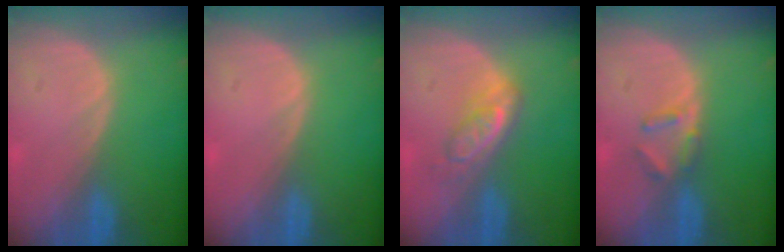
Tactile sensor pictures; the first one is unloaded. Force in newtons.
{"total": 0.0}
{"total": 5.0, "press": 4.6, "slide": 2.0}
{"total": 2.8, "press": 2.7, "slide": 0.4}